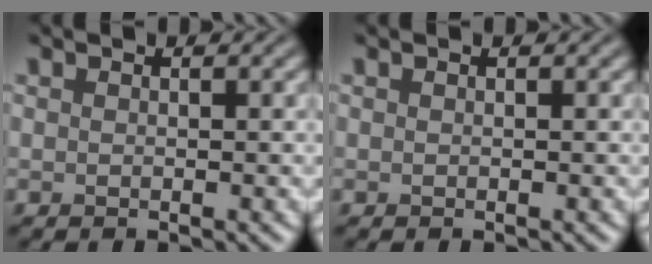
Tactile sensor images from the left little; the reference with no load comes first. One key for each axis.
{"total": 0.0}